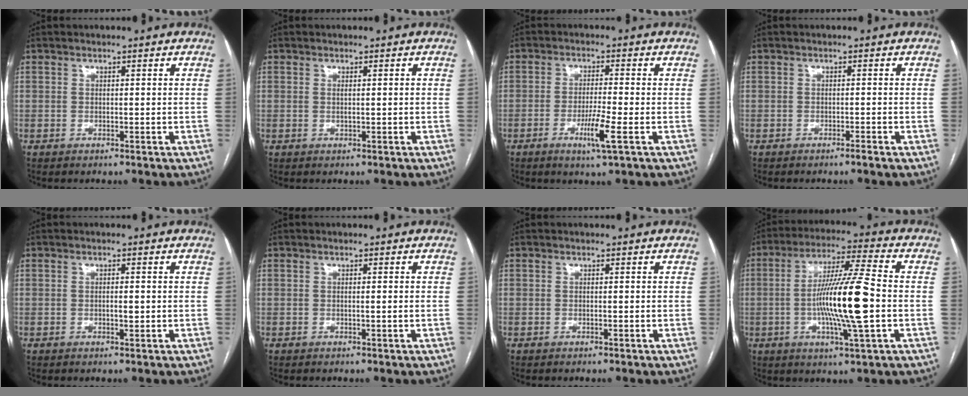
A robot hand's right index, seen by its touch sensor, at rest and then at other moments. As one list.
[{"total": 0.9, "force": [0.0, 0.1, 0.9], "torque": [-0.019, -0.002, 0.003]}, {"total": 5.4, "force": [-2.2, -0.3, 4.9], "torque": [-0.092, -0.012, -0.040]}, {"total": 0.9, "force": [-0.7, -0.2, 0.5], "torque": [-0.008, 0.001, -0.012]}, {"total": 1.4, "force": [-0.2, 0.3, 1.4], "torque": [-0.024, 0.000, -0.003]}, {"total": 0.7, "force": [-0.1, -0.2, 0.7], "torque": [-0.009, 0.000, -0.001]}, {"total": 0.0}, {"total": 14.4, "force": [-1.8, 0.1, 14.3], "torque": [-0.262, -0.002, -0.039]}]